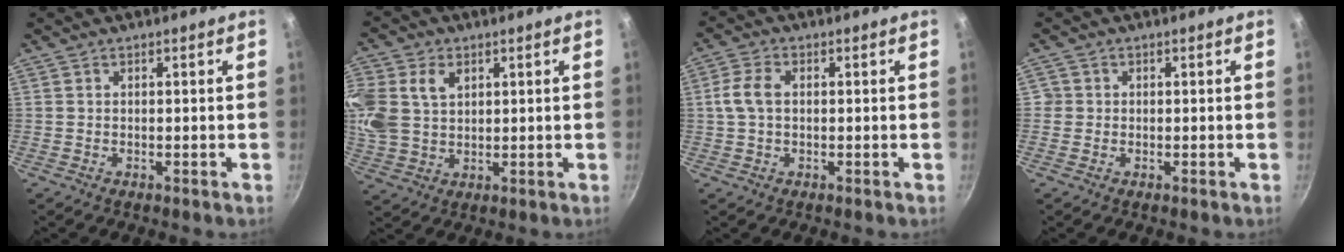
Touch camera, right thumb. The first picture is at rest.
{"total": 15.5, "force": [4.5, 11.2, 9.8], "torque": [-0.248, 0.015, 0.095]}
{"total": 4.8, "force": [0.4, 3.0, 3.7], "torque": [-0.086, 0.012, 0.004]}
{"total": 1.6, "force": [0.0, 1.6, 0.0], "torque": [0.009, 0.006, -0.004]}